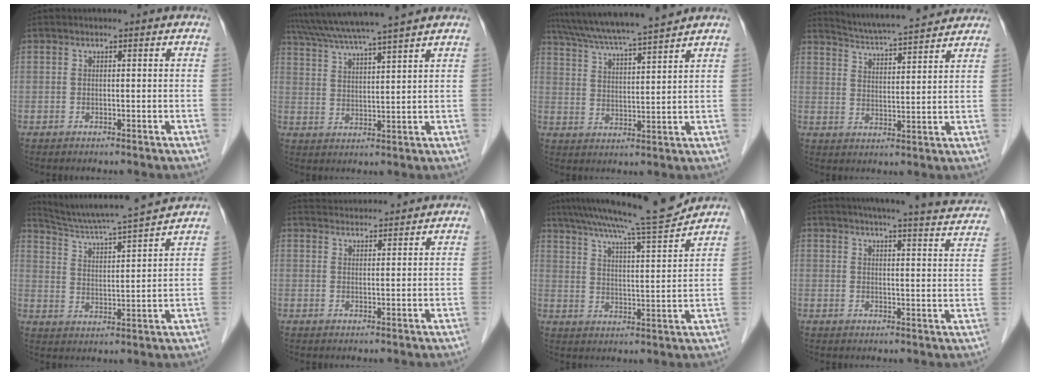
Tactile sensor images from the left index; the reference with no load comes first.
{"total": 12.8, "force": [11.2, -1.1, 6.2], "torque": [-0.112, 0.024, 0.175]}
{"total": 13.2, "force": [11.8, -0.8, 6.0], "torque": [-0.109, 0.018, 0.188]}
{"total": 12.9, "force": [12.1, 0.9, 4.2], "torque": [-0.077, 0.018, 0.175]}
{"total": 13.4, "force": [12.6, -1.8, 4.1], "torque": [-0.082, -0.007, 0.197]}
{"total": 7.8, "force": [7.7, 0.1, 1.4], "torque": [-0.030, 0.033, 0.114]}
{"total": 15.2, "force": [13.5, -0.9, 7.0], "torque": [-0.120, -0.003, 0.201]}
{"total": 20.2, "force": [18.5, 0.9, 8.0], "torque": [-0.106, -0.027, 0.211]}